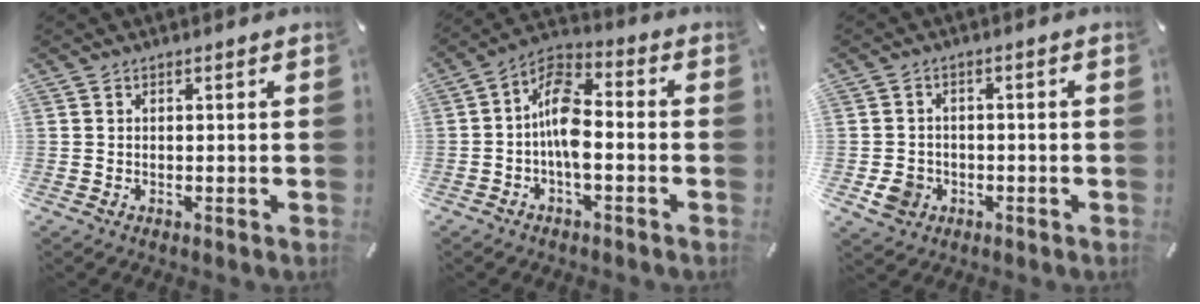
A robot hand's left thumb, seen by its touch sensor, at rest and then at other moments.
{"total": 10.0, "force": [-2.1, 5.2, 8.2], "torque": [-0.162, 0.007, -0.035]}
{"total": 5.3, "force": [-1.8, 4.6, 1.8], "torque": [-0.042, 0.002, -0.036]}